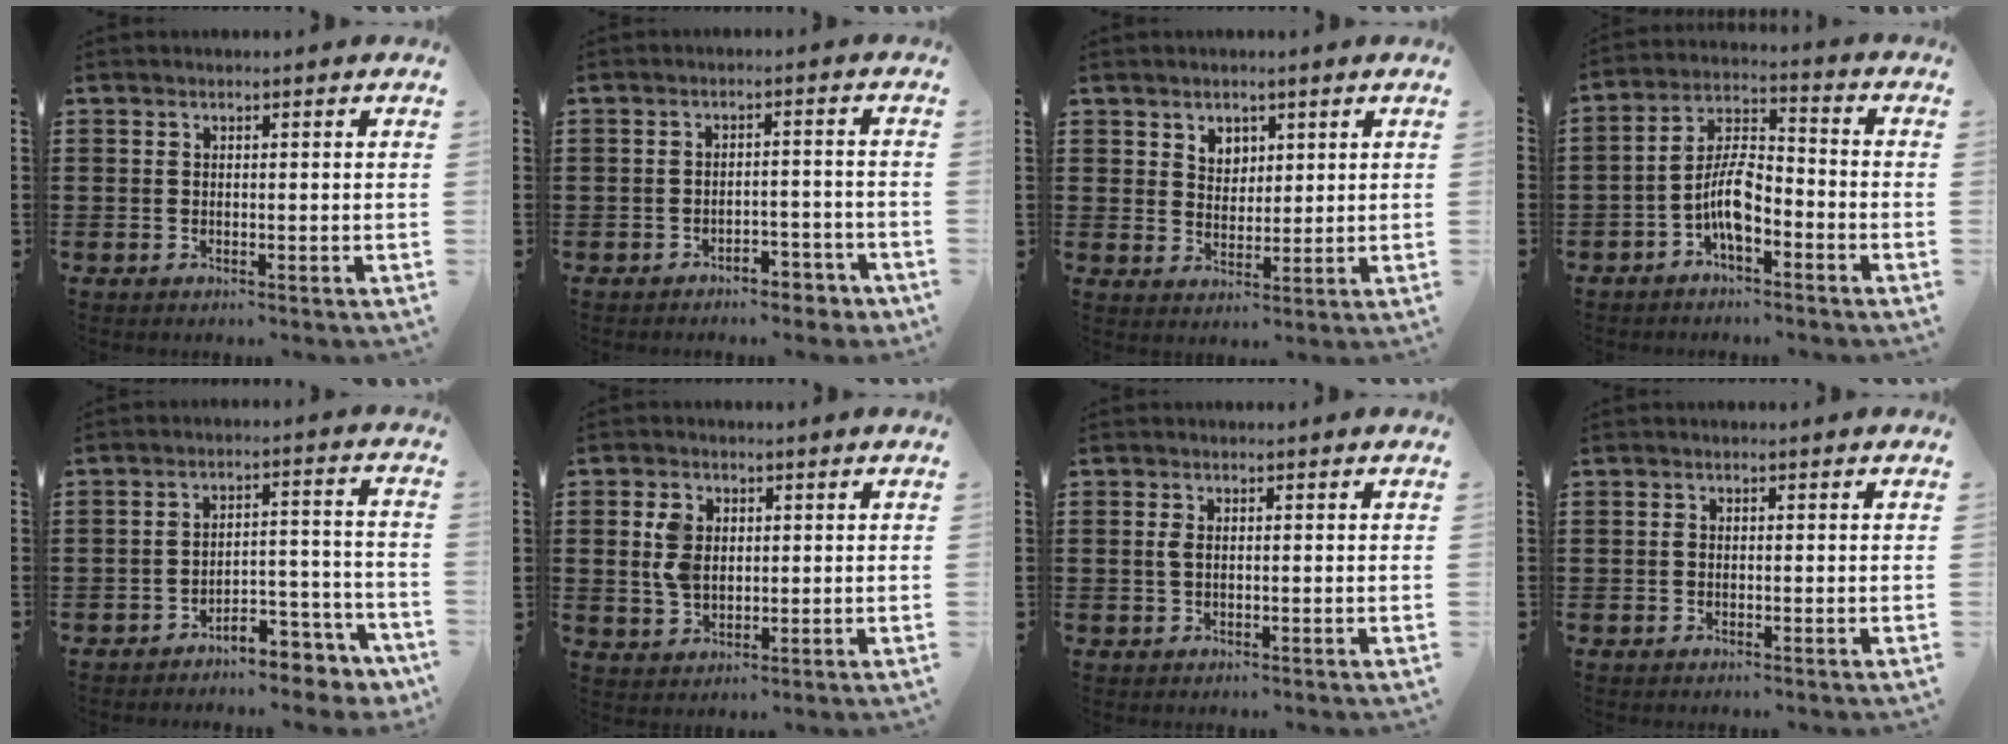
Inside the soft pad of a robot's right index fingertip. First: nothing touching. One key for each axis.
{"total": 3.1, "fx": -2.9, "fy": 0.8, "fz": 0.9, "tx": -0.017, "ty": 0.008, "tz": -0.059}
{"total": 3.4, "fx": 2.1, "fy": 2.5, "fz": 0.5, "tx": -0.021, "ty": 0.011, "tz": 0.039}
{"total": 7.3, "fx": -3.3, "fy": 2.9, "fz": 5.8, "tx": -0.128, "ty": 0.005, "tz": -0.065}
{"total": 5.5, "fx": -5.1, "fy": 1.1, "fz": 1.6, "tx": -0.026, "ty": 0.014, "tz": -0.101}
{"total": 5.1, "fx": 0.9, "fy": 3.5, "fz": 3.5, "tx": -0.093, "ty": 0.006, "tz": 0.010}
{"total": 1.5, "fx": 0.2, "fy": 0.8, "fz": 1.2, "tx": -0.035, "ty": 0.003, "tz": -0.001}
{"total": 0.5, "fx": -0.1, "fy": 0.4, "fz": 0.3, "tx": -0.009, "ty": 0.001, "tz": -0.003}